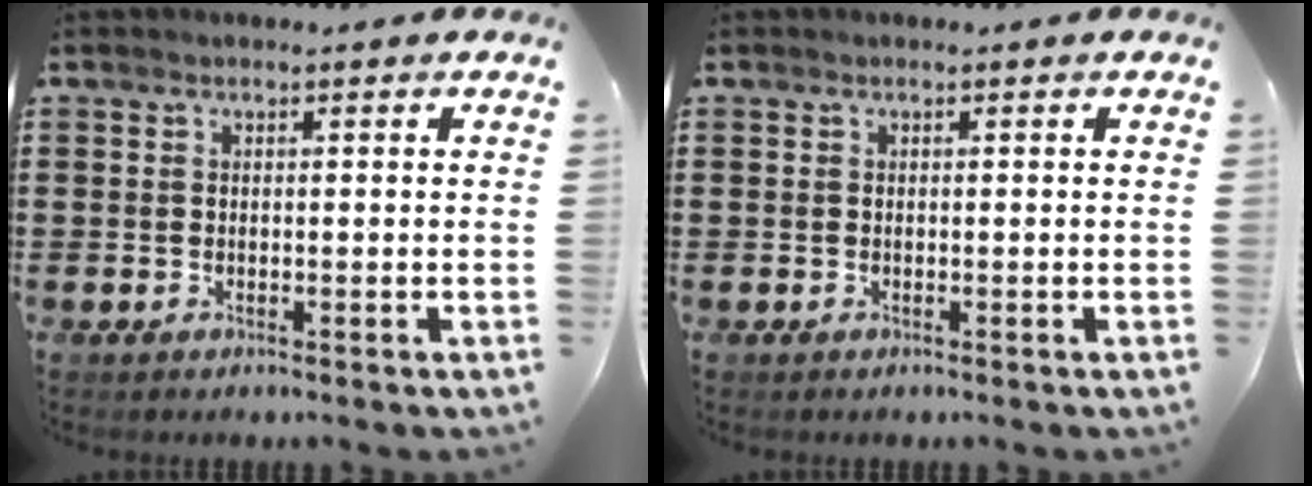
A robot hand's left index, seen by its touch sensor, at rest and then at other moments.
{"total": 0.0}